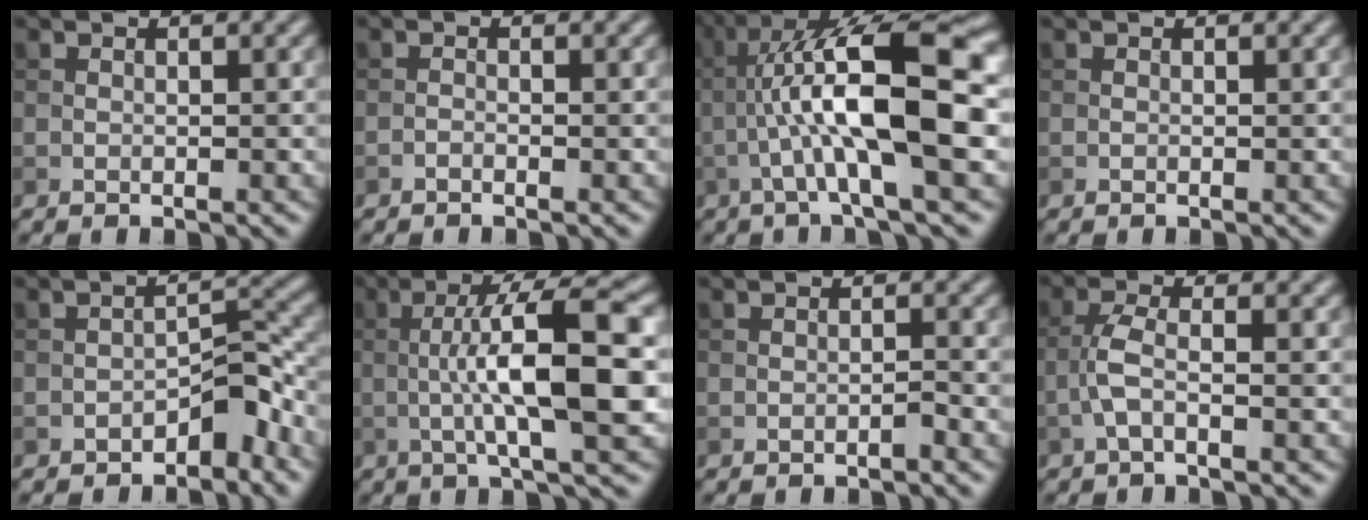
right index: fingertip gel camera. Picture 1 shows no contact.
{"total": 0.6, "force": [-0.6, 0.1, 0.3], "torque": [-0.007, 0.001, -0.013]}
{"total": 11.3, "force": [-0.6, 2.3, 11.0], "torque": [-0.192, 0.028, -0.011]}
{"total": 0.0}
{"total": 3.4, "force": [-2.2, 1.4, 2.1], "torque": [-0.024, 0.016, -0.036]}
{"total": 9.1, "force": [-0.7, 1.7, 8.9], "torque": [-0.137, 0.011, -0.012]}
{"total": 0.6, "force": [-0.5, 0.1, 0.4], "torque": [-0.006, 0.003, -0.007]}
{"total": 2.4, "force": [-0.9, 0.6, 2.1], "torque": [-0.049, 0.007, -0.025]}